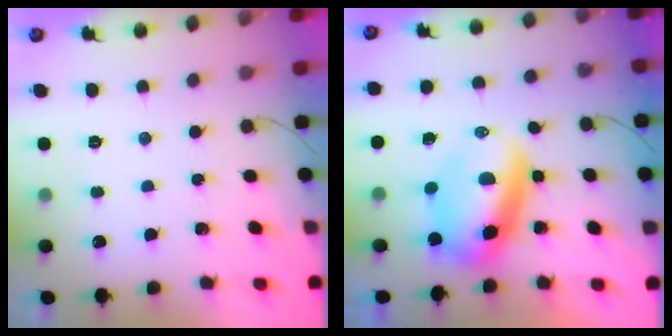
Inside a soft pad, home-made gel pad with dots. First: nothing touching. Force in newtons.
{"total": 8.6, "press": 8.2, "slide": 2.5}